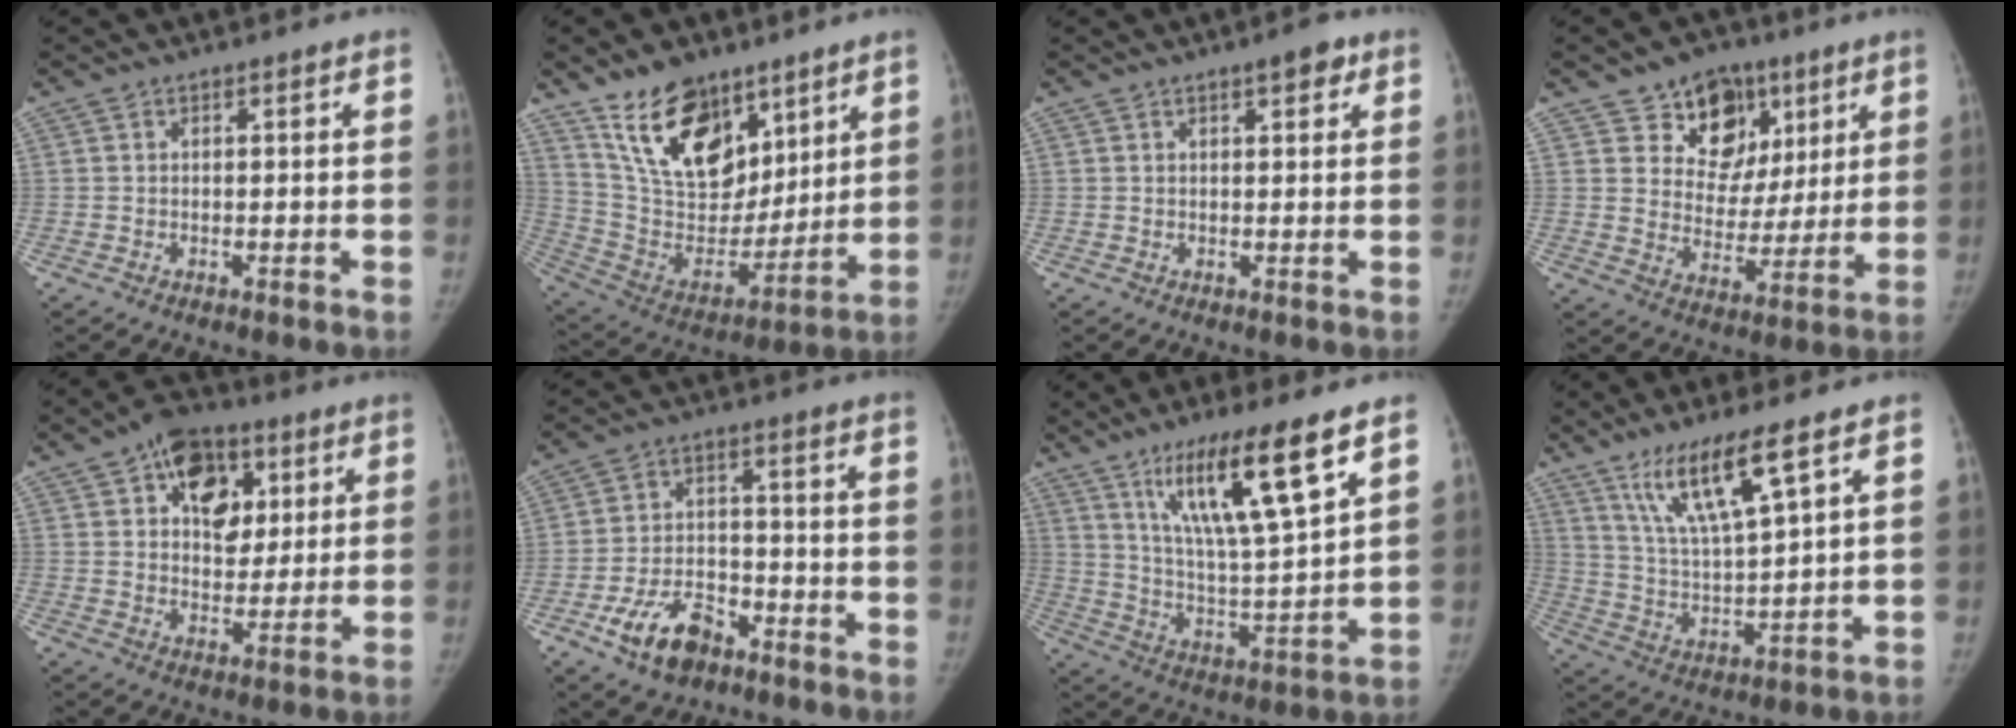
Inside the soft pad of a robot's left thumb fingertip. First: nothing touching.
{"total": 19.4, "force": [12.2, 11.1, 10.1], "torque": [-0.123, -0.067, 0.233]}
{"total": 3.2, "force": [1.8, 1.2, 2.4], "torque": [-0.021, -0.004, 0.021]}
{"total": 13.4, "force": [7.3, 9.9, 5.1], "torque": [-0.026, -0.027, 0.119]}
{"total": 13.3, "force": [5.4, 9.0, 8.1], "torque": [-0.072, -0.008, 0.082]}
{"total": 10.5, "force": [-6.1, 6.1, 5.9], "torque": [-0.092, 0.033, -0.104]}
{"total": 17.7, "force": [10.2, 2.3, 14.3], "torque": [-0.239, -0.051, 0.188]}
{"total": 12.4, "force": [7.5, 1.8, 9.7], "torque": [-0.181, -0.038, 0.154]}